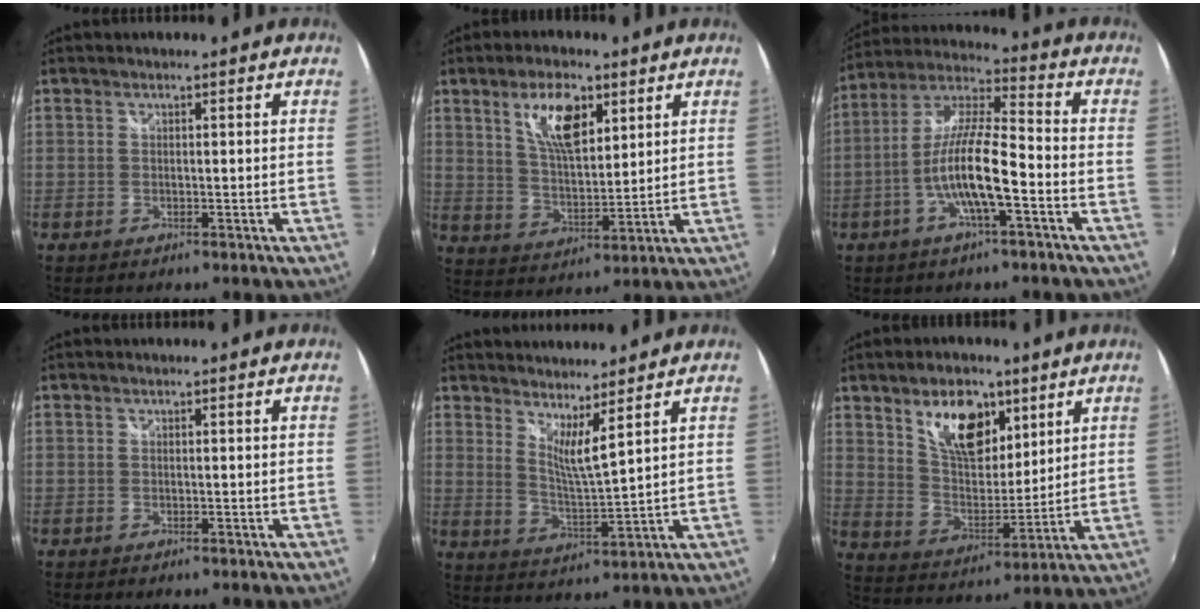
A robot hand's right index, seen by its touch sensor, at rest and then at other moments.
{"total": 10.2, "force": [5.1, 4.2, 7.8], "torque": [-0.139, 0.008, 0.098]}
{"total": 12.2, "force": [-4.3, 2.1, 11.2], "torque": [-0.224, 0.002, -0.083]}
{"total": 0.0}
{"total": 6.3, "force": [5.1, -0.3, 3.6], "torque": [-0.055, -0.013, 0.081]}
{"total": 13.1, "force": [7.4, 6.9, 8.3], "torque": [-0.134, 0.004, 0.137]}